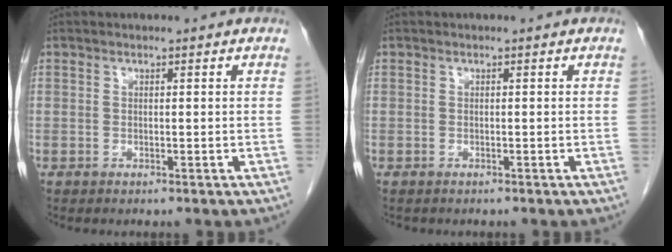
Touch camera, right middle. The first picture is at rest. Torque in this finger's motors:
{"motor_torque": [0.00, 0.01, 0.00, 0.00]}